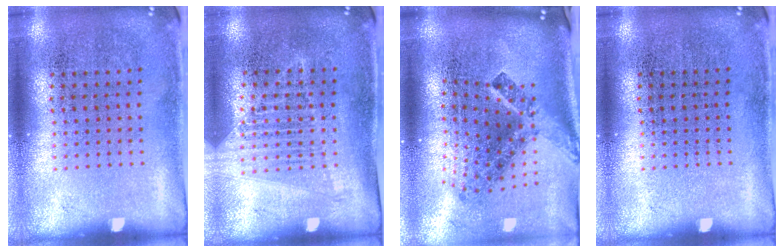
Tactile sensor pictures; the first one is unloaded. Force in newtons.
{"total": 1.4, "press": 1.2, "slide": 0.6}
{"total": 3.0, "press": 1.7, "slide": 2.5}
{"total": 0.0}